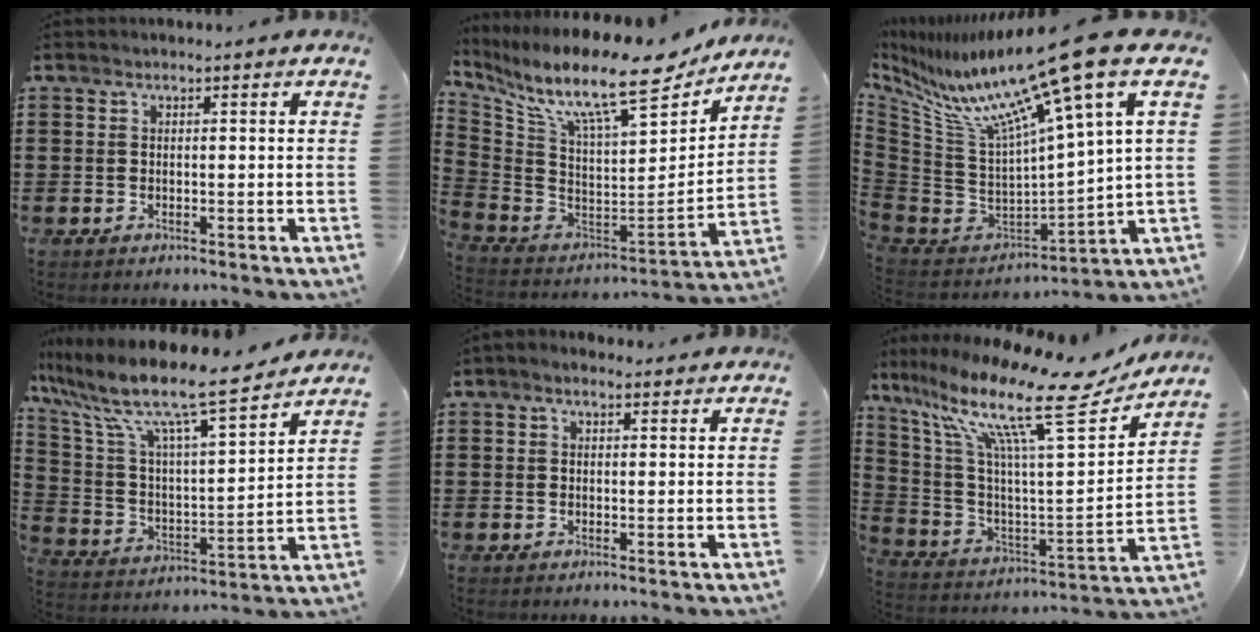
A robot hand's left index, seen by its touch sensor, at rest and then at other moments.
{"total": 14.0, "force": [10.2, 2.8, 9.3], "torque": [-0.193, -0.069, 0.167]}
{"total": 16.2, "force": [10.8, 0.5, 12.1], "torque": [-0.258, -0.079, 0.163]}
{"total": 11.1, "force": [8.9, 1.3, 6.5], "torque": [-0.163, -0.060, 0.143]}
{"total": 1.1, "force": [0.5, 0.8, 0.6], "torque": [-0.013, 0.007, 0.009]}
{"total": 16.3, "force": [10.9, 2.8, 11.8], "torque": [-0.235, -0.057, 0.166]}